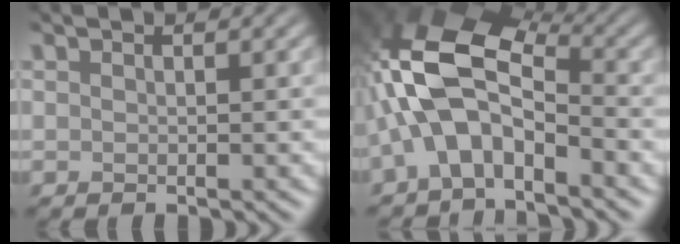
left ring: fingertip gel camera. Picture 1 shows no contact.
{"total": 9.3, "force": [-2.8, 4.9, 7.4], "torque": [-0.155, 0.022, -0.078]}